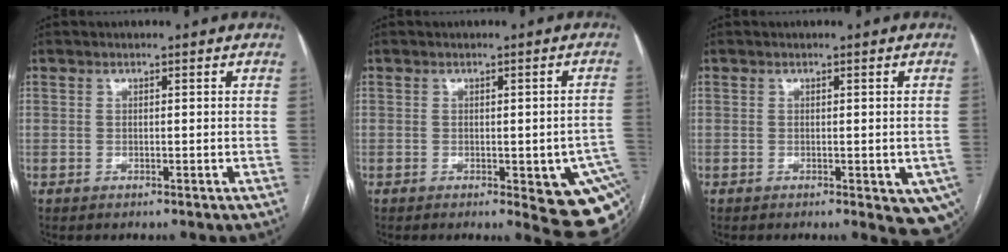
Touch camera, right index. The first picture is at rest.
{"total": 12.4, "force": [-4.5, 3.6, 10.9], "torque": [-0.070, 0.007, -0.047]}
{"total": 7.5, "force": [-3.3, 3.1, 6.0], "torque": [-0.048, -0.011, -0.045]}